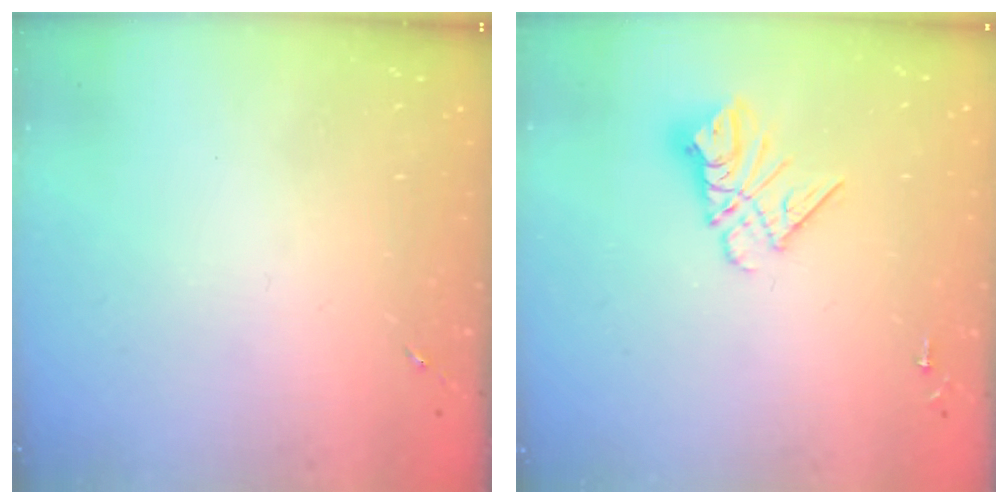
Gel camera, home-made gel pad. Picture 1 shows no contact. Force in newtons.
{"total": 10.7, "press": 10.7, "slide": 1.0}